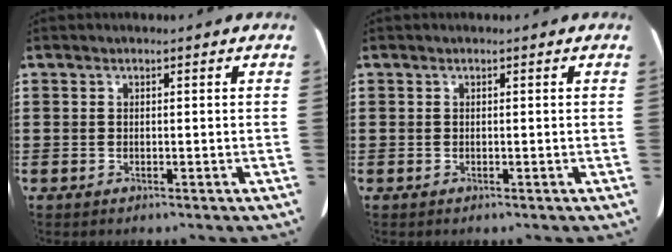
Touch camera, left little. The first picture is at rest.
{"total": 0.0}